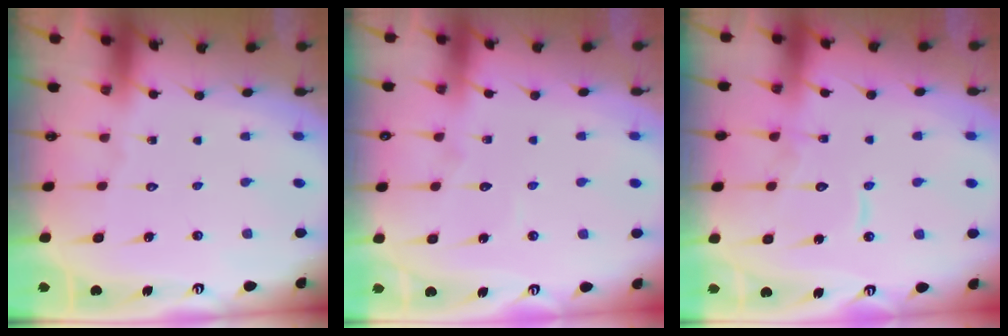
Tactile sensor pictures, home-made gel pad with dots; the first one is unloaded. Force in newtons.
{"total": 4.0, "press": 4.0, "slide": 0.3}
{"total": 9.9, "press": 9.9, "slide": 0.9}